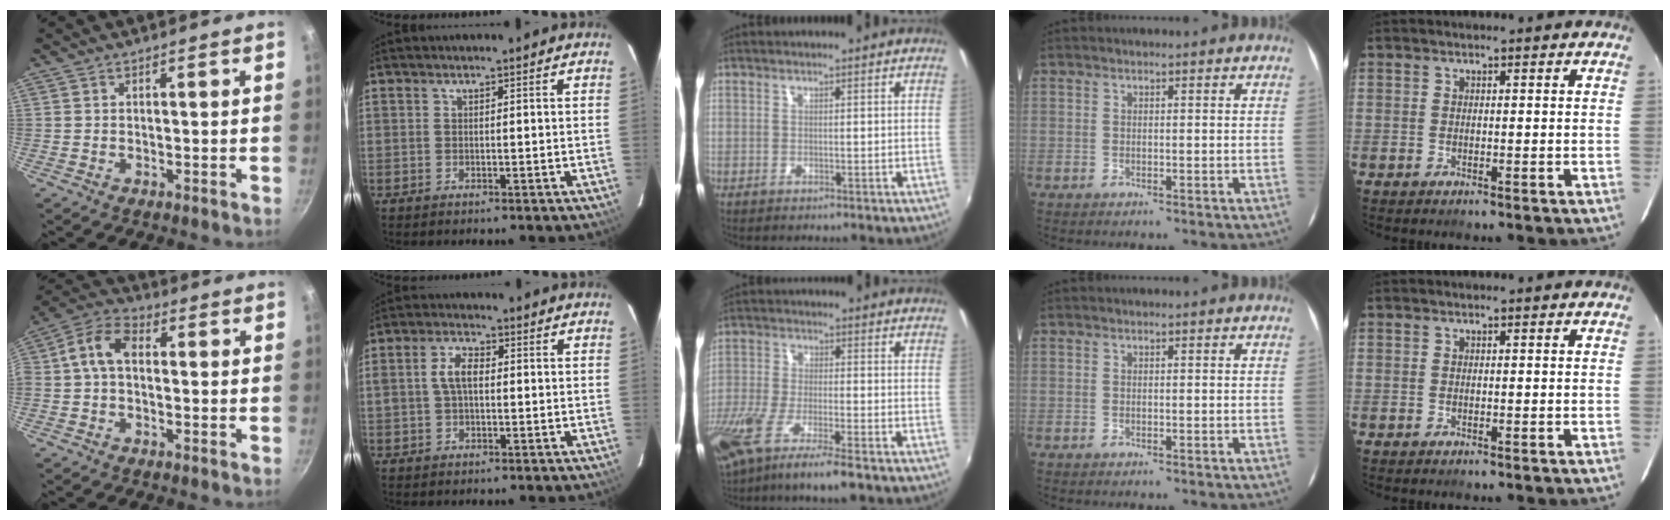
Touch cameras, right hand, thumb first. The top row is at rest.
{"thumb": {"total": 7.9, "force": [0.1, 5.2, 6.0], "torque": [-0.113, 0.031, -0.015]}, "index": {"total": 4.8, "force": [0.2, 2.7, 4.0], "torque": [-0.079, 0.012, 0.006]}, "middle": {"total": 14.2, "force": [-9.5, 2.5, 10.4], "torque": [-0.224, -0.056, -0.177]}}